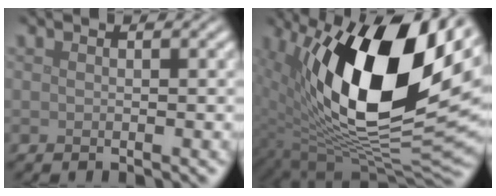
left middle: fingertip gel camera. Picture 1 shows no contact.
{"total": 17.8, "force": [5.2, 8.4, 14.8], "torque": [-0.241, -0.003, 0.085]}